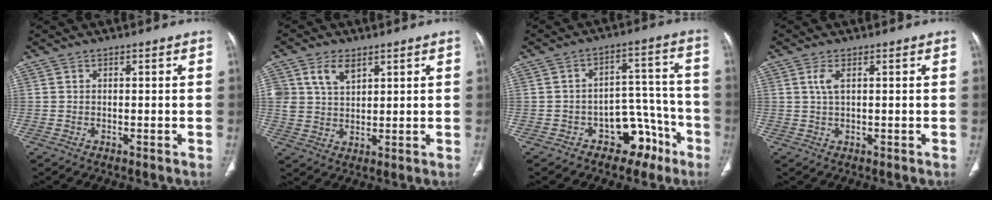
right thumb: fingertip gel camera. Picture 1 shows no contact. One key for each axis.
{"total": 5.9, "fx": 3.1, "fy": 3.6, "fz": 3.4, "tx": -0.054, "ty": -0.016, "tz": 0.065}
{"total": 9.6, "fx": -5.8, "fy": 6.2, "fz": 4.5, "tx": -0.014, "ty": 0.076, "tz": -0.081}
{"total": 2.2, "fx": 0.8, "fy": 0.7, "fz": 2.0, "tx": -0.052, "ty": 0.004, "tz": 0.022}